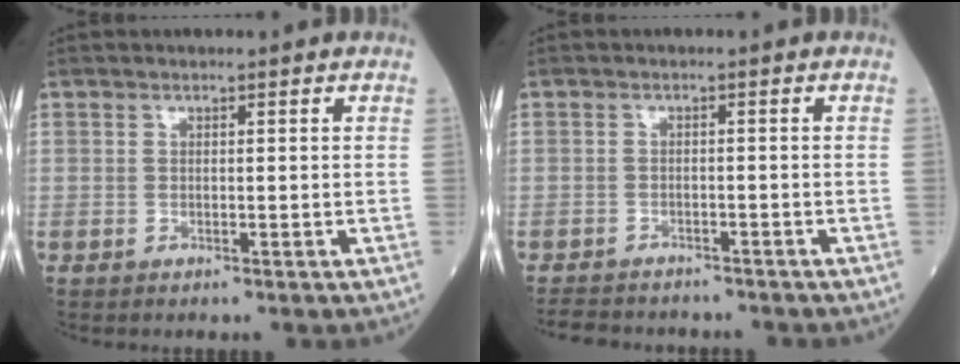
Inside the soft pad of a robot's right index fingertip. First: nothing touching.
{"total": 7.2, "force": [-6.5, 2.4, 1.9], "torque": [-0.030, -0.005, -0.092]}